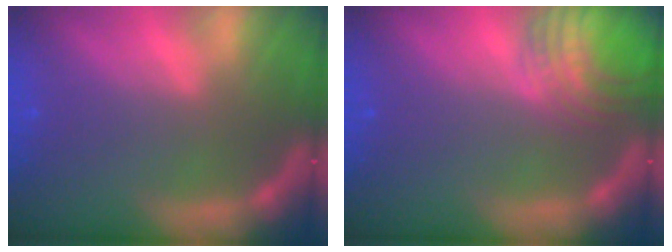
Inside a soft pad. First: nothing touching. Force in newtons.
{"total": 6.6}